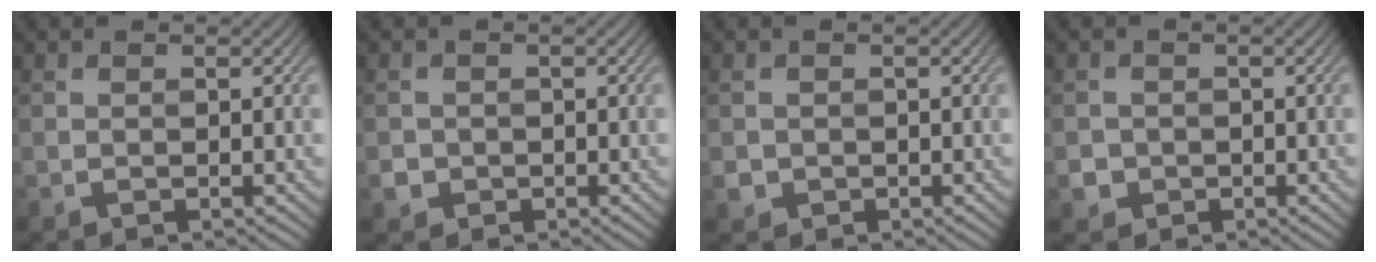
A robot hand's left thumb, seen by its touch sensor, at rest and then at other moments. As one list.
[{"total": 1.7, "force": [-0.6, 1.6, 0.4], "torque": [-0.006, -0.006, -0.014]}, {"total": 1.5, "force": [-0.4, 1.4, 0.3], "torque": [-0.005, -0.008, -0.010]}, {"total": 2.0, "force": [-0.7, 1.8, 0.4], "torque": [-0.005, -0.006, -0.014]}]